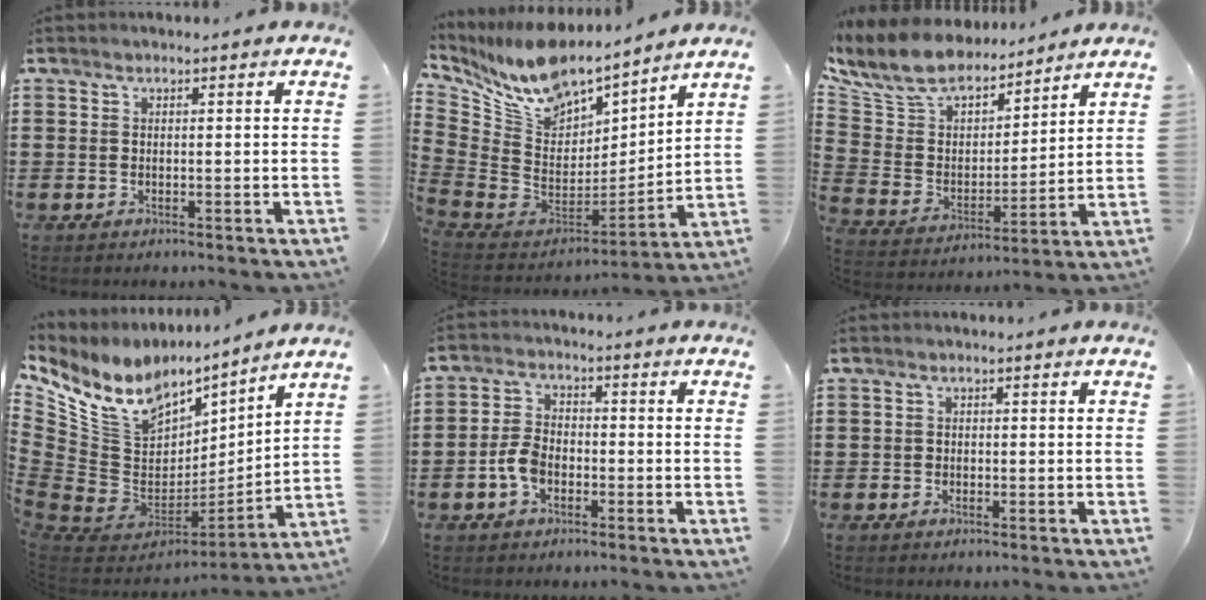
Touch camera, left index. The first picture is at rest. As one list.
[{"total": 10.2, "force": [8.8, 4.0, 3.4], "torque": [-0.125, -0.069, 0.158]}, {"total": 10.1, "force": [8.9, 3.9, 2.6], "torque": [-0.099, -0.054, 0.163]}, {"total": 12.2, "force": [6.2, 8.6, 5.9], "torque": [-0.163, -0.045, 0.115]}, {"total": 4.7, "force": [-1.7, 2.9, 3.3], "torque": [-0.085, 0.000, -0.039]}, {"total": 0.8, "force": [-0.4, 0.7, 0.1], "torque": [-0.004, 0.001, -0.009]}]